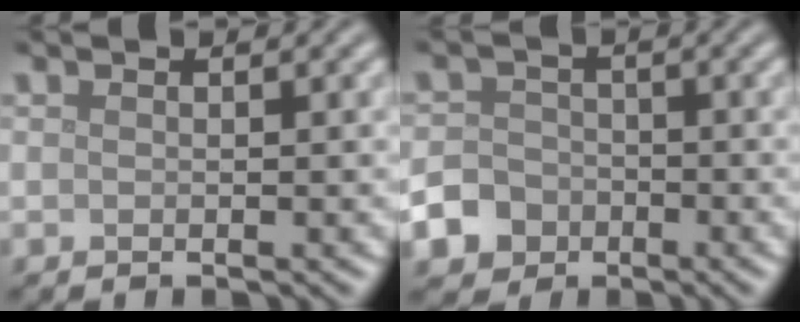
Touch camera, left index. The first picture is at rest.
{"total": 6.3, "force": [-3.7, 4.9, 1.4], "torque": [-0.017, -0.020, -0.076]}